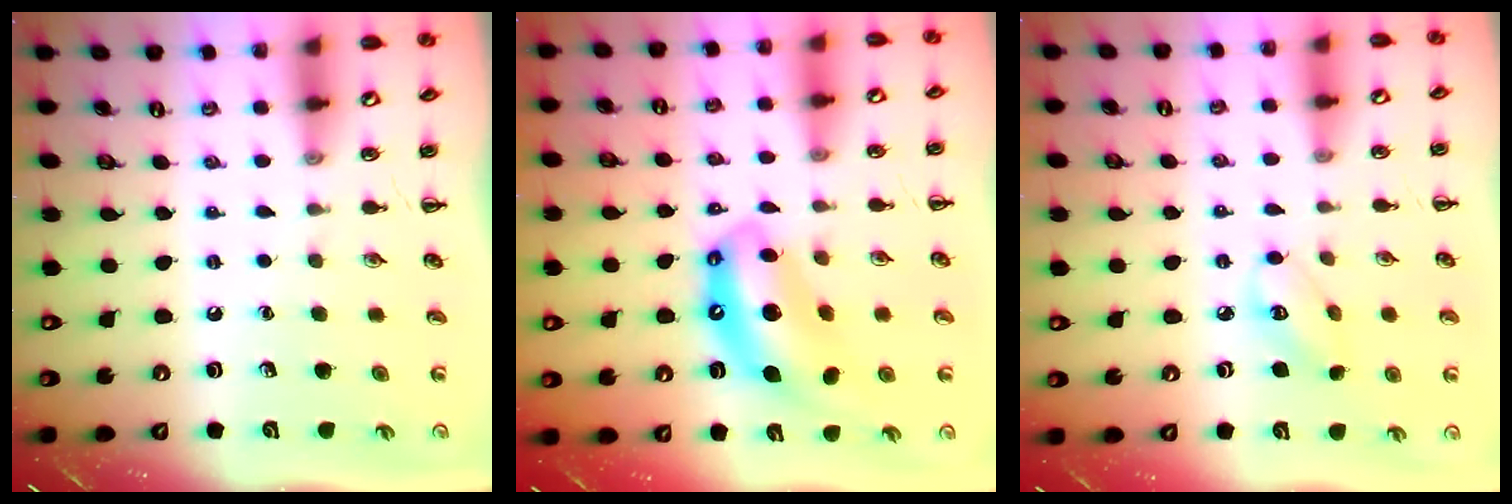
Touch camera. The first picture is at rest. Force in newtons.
{"total": 12.4, "press": 11.9, "slide": 3.5}
{"total": 4.2, "press": 4.1, "slide": 0.8}